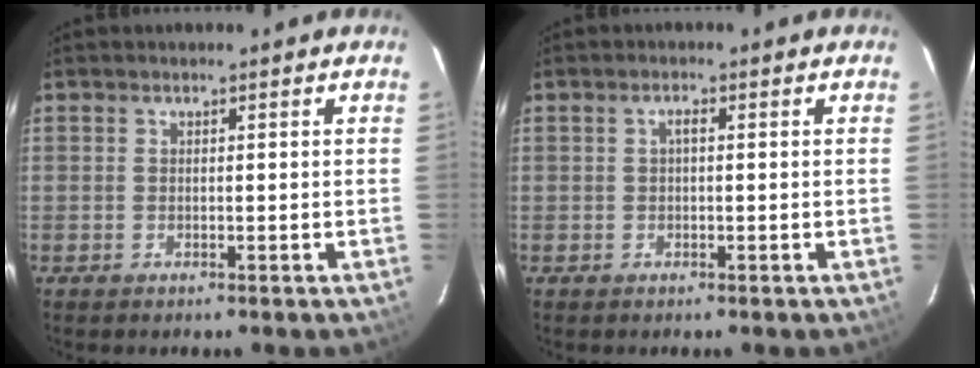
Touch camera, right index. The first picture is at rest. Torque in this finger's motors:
{"motor_torque": [0.17, -0.06, 0.14, 0.03]}